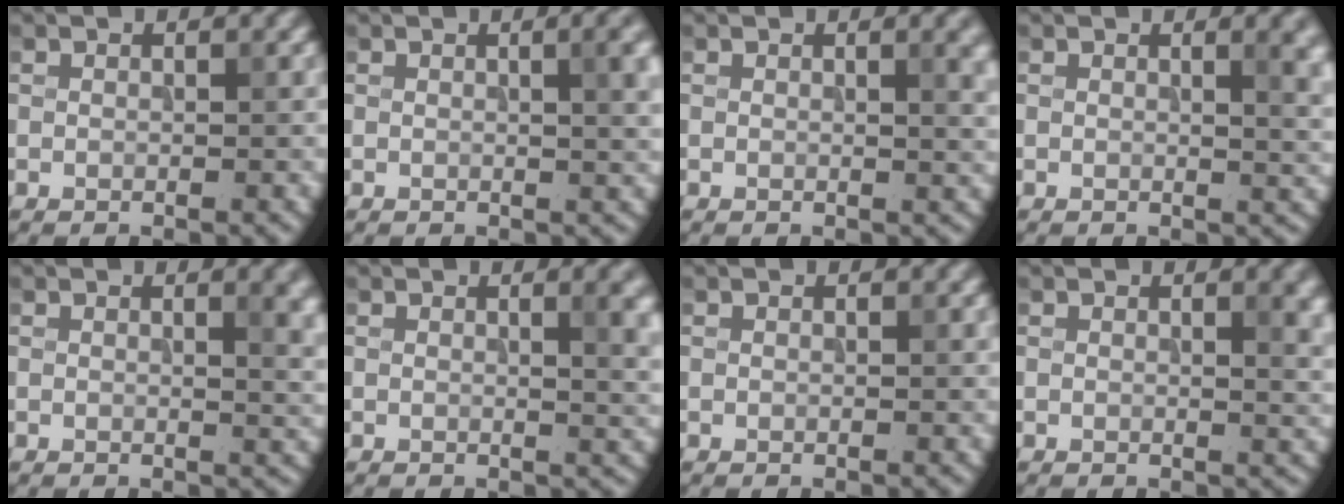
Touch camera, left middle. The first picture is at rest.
{"total": 3.7, "force": [1.0, 1.1, 3.4], "torque": [-0.041, 0.008, 0.012]}
{"total": 2.4, "force": [0.9, 0.6, 2.2], "torque": [-0.024, 0.001, 0.013]}
{"total": 3.4, "force": [1.2, 1.1, 2.9], "torque": [-0.027, 0.000, 0.015]}
{"total": 3.3, "force": [1.2, 1.1, 2.8], "torque": [-0.029, -0.002, 0.017]}
{"total": 3.4, "force": [1.0, 1.0, 3.1], "torque": [-0.031, 0.002, 0.012]}
{"total": 0.0}
{"total": 2.9, "force": [1.1, 0.9, 2.5], "torque": [-0.029, -0.002, 0.016]}